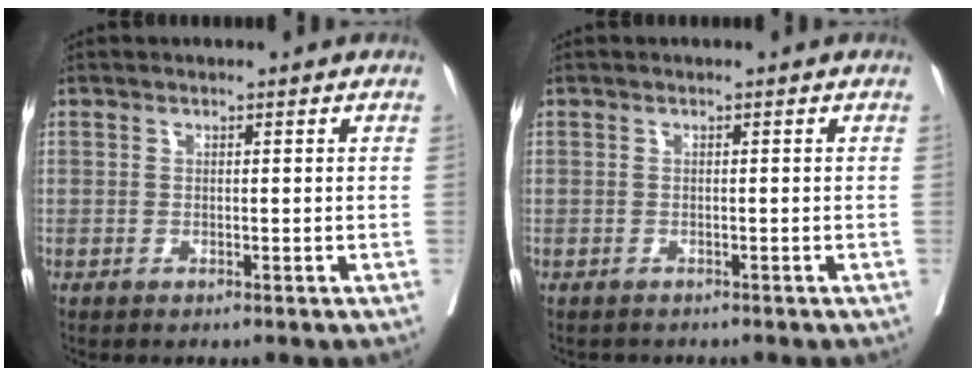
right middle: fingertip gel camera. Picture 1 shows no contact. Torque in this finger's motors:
{"motor_torque": [0.00, -0.06, -0.02, 0.00]}